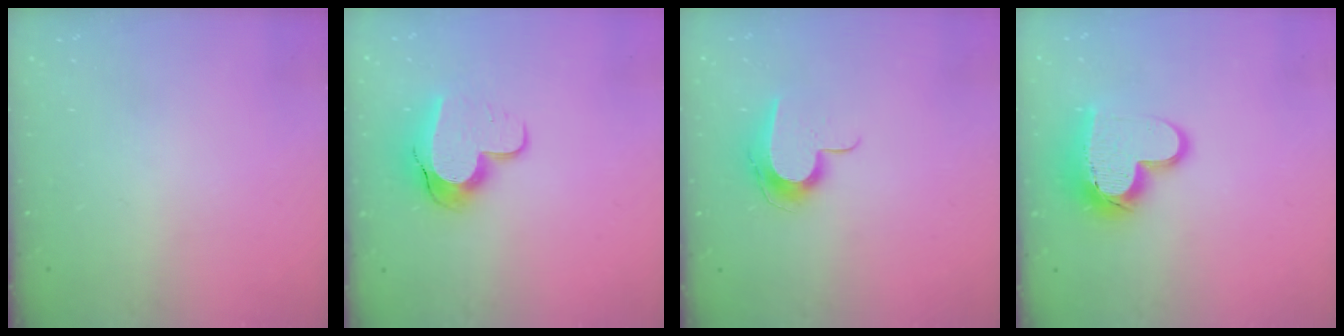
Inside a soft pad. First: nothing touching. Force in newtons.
{"total": 11.8, "press": 11.7, "slide": 1.0}
{"total": 10.1, "press": 10.1, "slide": 0.6}
{"total": 15.0, "press": 14.9, "slide": 1.2}